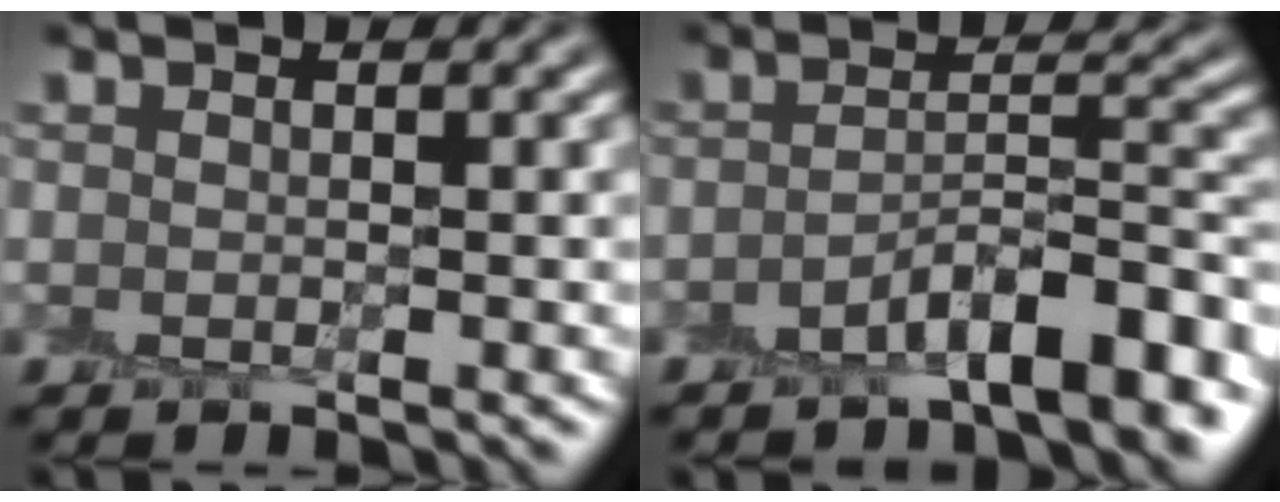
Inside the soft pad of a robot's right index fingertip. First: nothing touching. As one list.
[{"total": 6.1, "force": [-3.6, 1.6, 4.7], "torque": [-0.069, 0.014, -0.059]}]